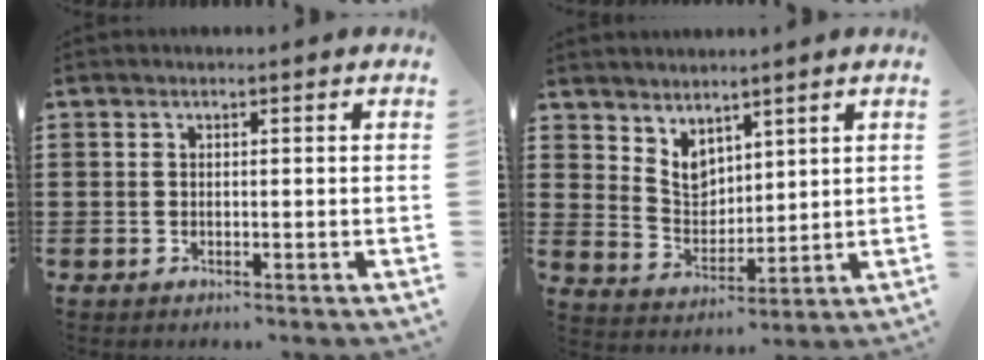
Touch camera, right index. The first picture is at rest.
{"total": 4.8, "force": [3.9, 2.5, 1.3], "torque": [-0.041, -0.009, 0.074]}